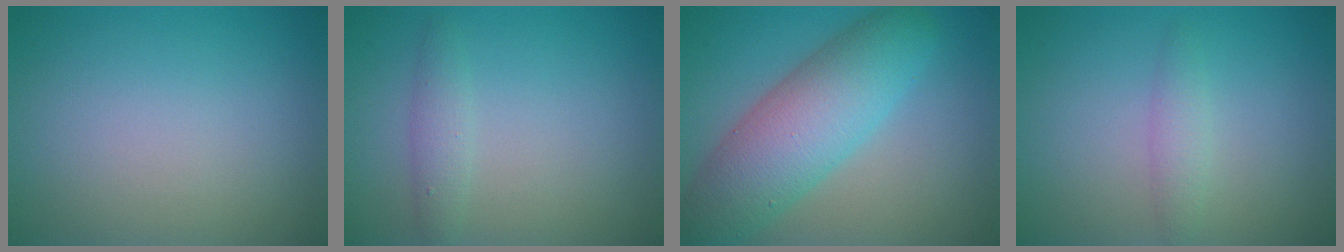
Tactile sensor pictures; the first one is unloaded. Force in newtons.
{"total": 1.6, "press": 1.6, "slide": 0.0}
{"total": 8.2, "press": 8.2, "slide": 0.2}
{"total": 1.5, "press": 1.5, "slide": 0.0}